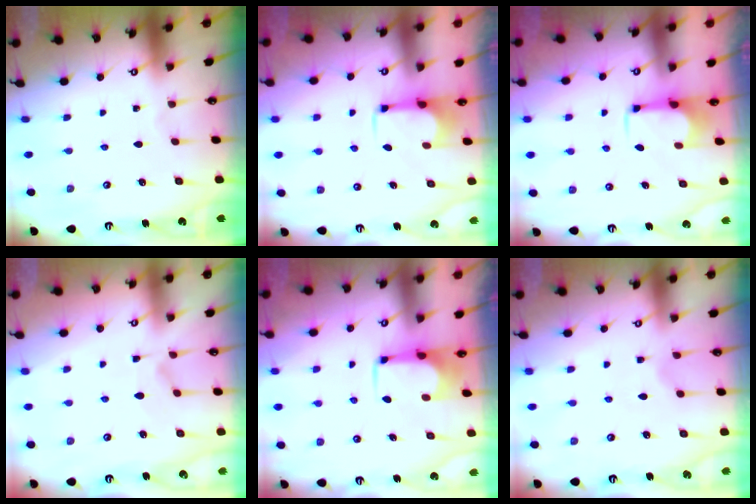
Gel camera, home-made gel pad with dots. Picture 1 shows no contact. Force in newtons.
{"total": 2.8, "press": 2.7, "slide": 0.9}
{"total": 2.8, "press": 2.6, "slide": 1.0}
{"total": 1.6, "press": 1.3, "slide": 0.9}
{"total": 0.0}
{"total": 0.7, "press": 0.0, "slide": 0.7}